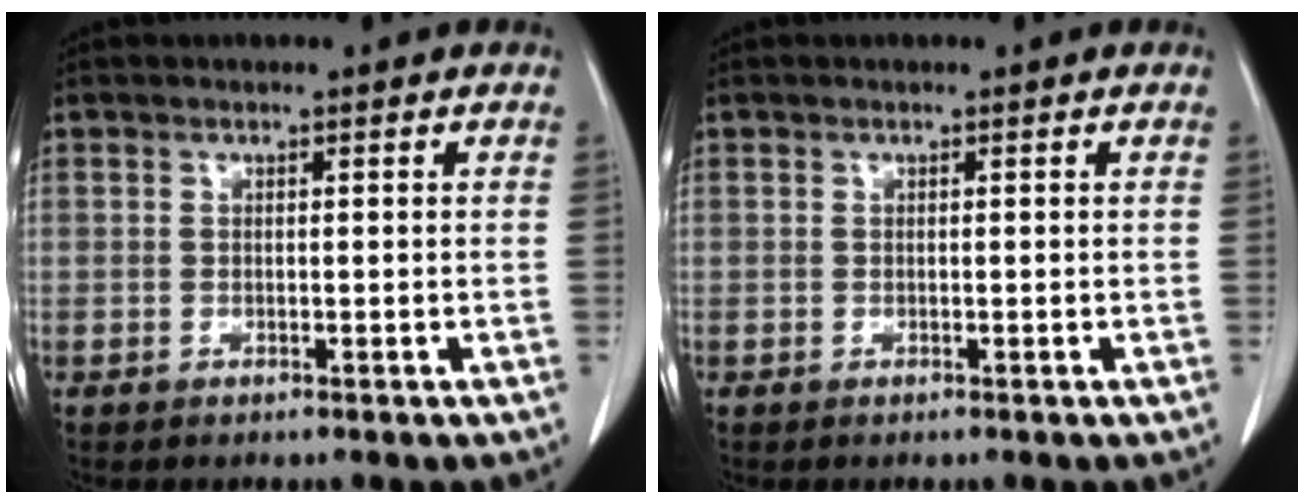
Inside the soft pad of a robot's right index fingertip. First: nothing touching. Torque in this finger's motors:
{"motor_torque": [0.00, 0.00, 0.00, 0.00]}